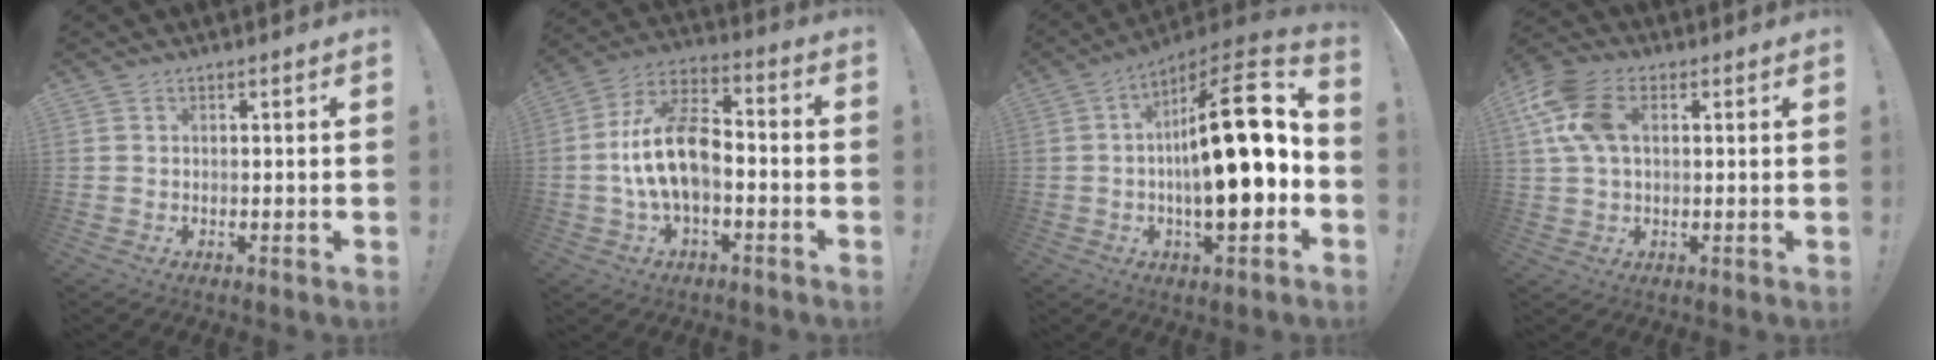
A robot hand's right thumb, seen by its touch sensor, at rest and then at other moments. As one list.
[{"total": 15.3, "force": [-2.2, 8.4, 12.5], "torque": [-0.240, 0.018, -0.034]}, {"total": 23.1, "force": [-0.4, 6.6, 22.2], "torque": [-0.331, -0.011, -0.013]}, {"total": 11.8, "force": [3.3, 7.2, 8.8], "torque": [-0.185, 0.007, 0.065]}]